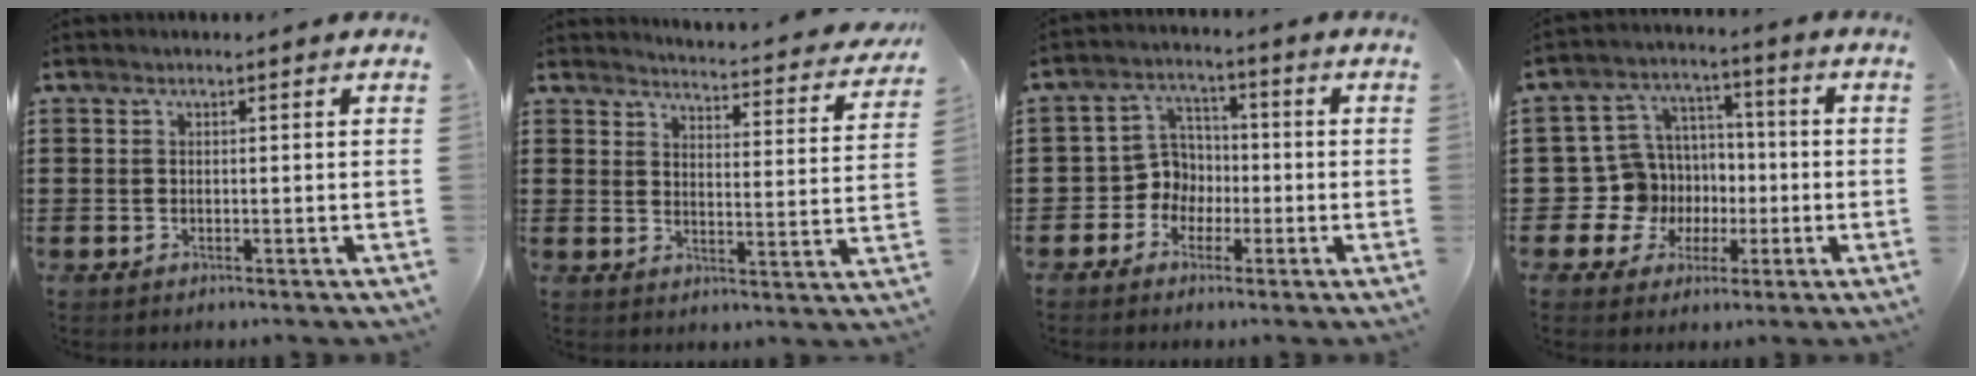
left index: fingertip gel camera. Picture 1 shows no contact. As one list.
[{"total": 3.7, "force": [3.6, -0.5, 0.6], "torque": [-0.025, -0.040, 0.055]}, {"total": 5.6, "force": [-1.5, 5.1, 1.5], "torque": [-0.053, 0.008, -0.034]}, {"total": 9.4, "force": [-1.5, 9.2, 1.6], "torque": [-0.092, 0.005, -0.023]}]